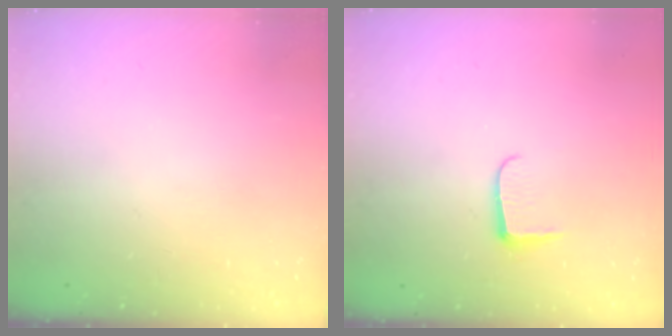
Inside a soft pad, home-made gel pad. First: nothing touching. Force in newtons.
{"total": 6.2, "press": 6.1, "slide": 0.8}